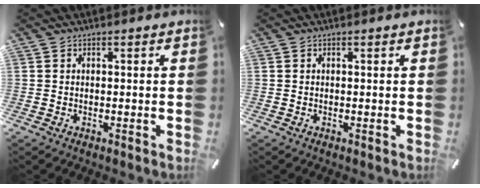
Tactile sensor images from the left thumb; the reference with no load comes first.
{"total": 0.0}